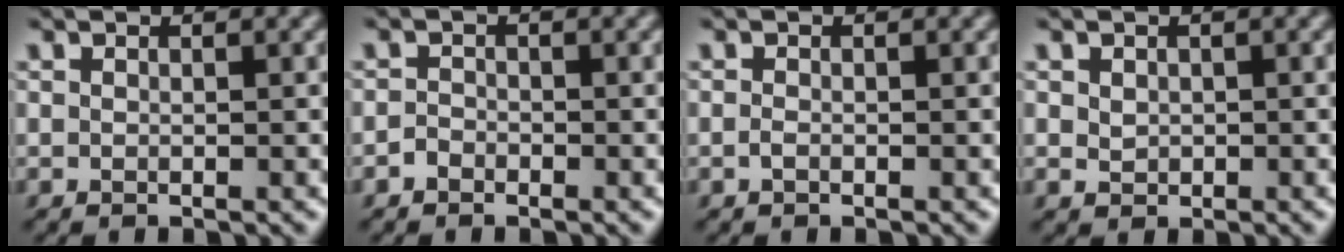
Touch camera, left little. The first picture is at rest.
{"total": 1.0, "force": [-0.7, 0.7, 0.2], "torque": [-0.001, 0.001, -0.015]}
{"total": 0.6, "force": [-0.3, 0.4, 0.4], "torque": [-0.011, 0.000, -0.007]}
{"total": 1.1, "force": [0.1, 1.0, 0.4], "torque": [-0.009, -0.002, 0.005]}